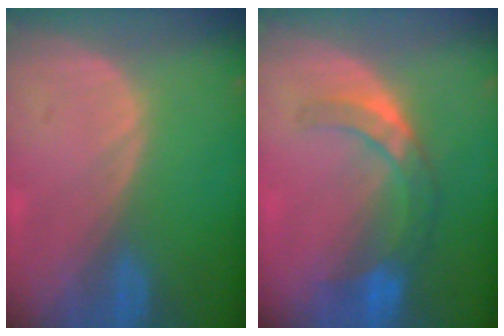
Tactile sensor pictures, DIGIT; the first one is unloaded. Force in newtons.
{"total": 7.3, "press": 6.4, "slide": 3.6}